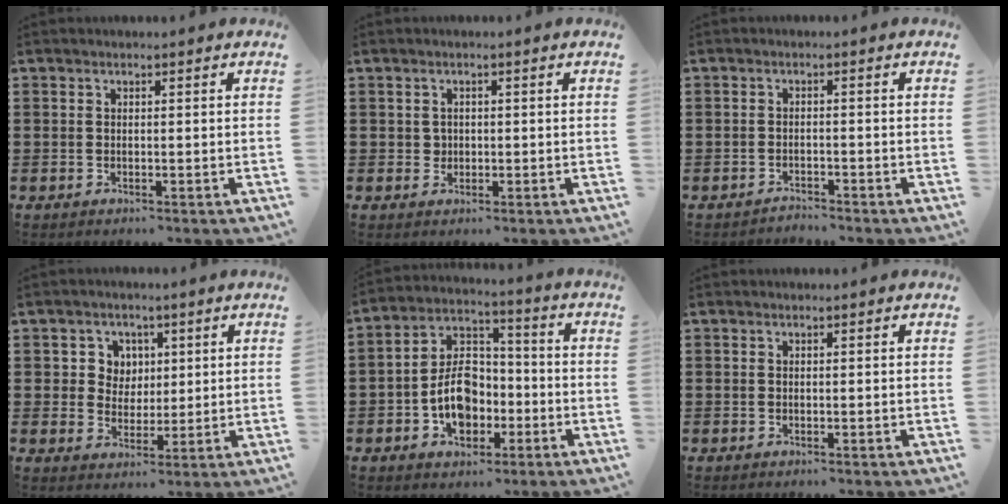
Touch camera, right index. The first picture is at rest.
{"total": 1.2, "force": [0.1, 1.1, 0.4], "torque": [-0.012, 0.004, 0.003]}
{"total": 1.7, "force": [-1.7, 0.0, -0.3], "torque": [-0.001, 0.002, -0.037]}
{"total": 4.8, "force": [1.5, 4.4, 1.0], "torque": [-0.043, 0.016, 0.025]}
{"total": 8.8, "force": [-2.8, 6.1, 5.8], "torque": [-0.123, 0.008, -0.055]}
{"total": 0.0}